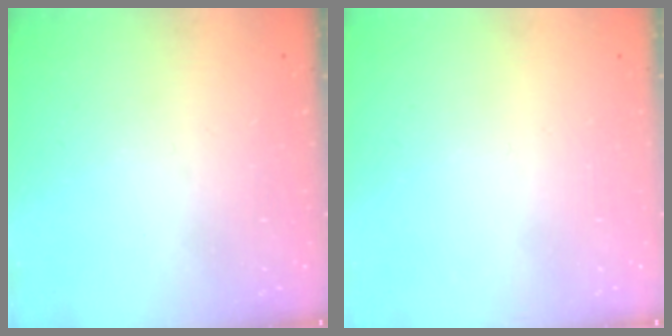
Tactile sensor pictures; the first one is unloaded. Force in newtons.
{"total": 1.7, "press": 1.7, "slide": 0.1}